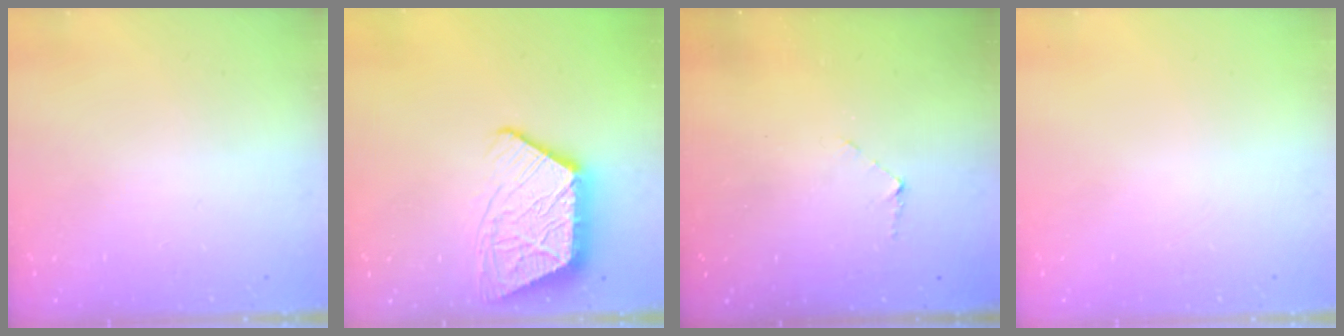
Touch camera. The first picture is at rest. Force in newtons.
{"total": 15.2, "press": 15.1, "slide": 1.2}
{"total": 4.0, "press": 4.0, "slide": 0.4}
{"total": 0.0}